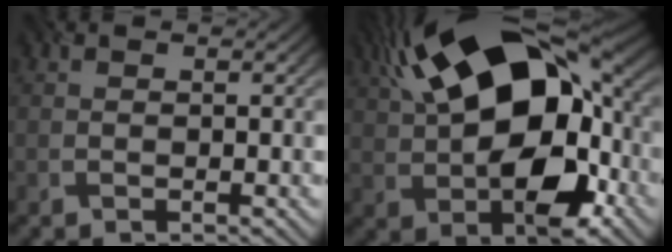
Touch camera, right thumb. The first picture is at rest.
{"total": 20.0, "force": [3.1, 11.2, 16.3], "torque": [-0.278, 0.026, 0.036]}